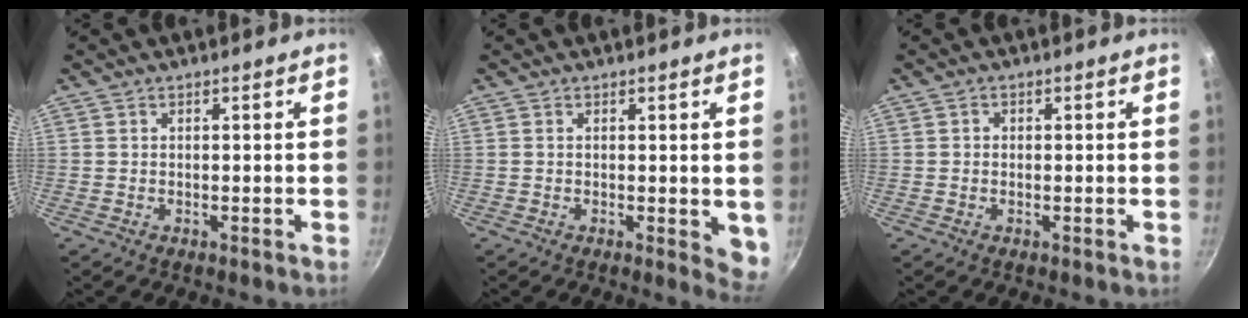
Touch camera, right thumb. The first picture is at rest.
{"total": 4.2, "force": [0.3, 1.7, 3.9], "torque": [-0.038, -0.010, 0.003]}
{"total": 0.9, "force": [-0.1, 0.8, 0.3], "torque": [-0.004, 0.004, -0.002]}